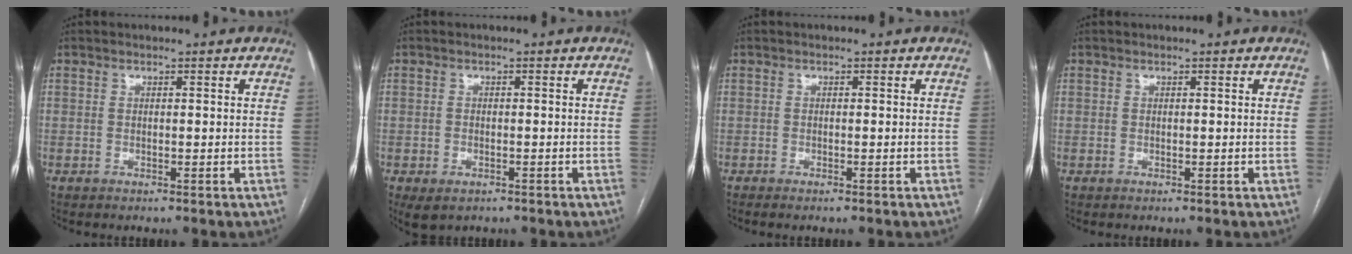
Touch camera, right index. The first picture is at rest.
{"total": 3.3, "force": [-1.9, 2.0, 1.9], "torque": [-0.036, -0.006, -0.020]}
{"total": 1.3, "force": [-1.0, -0.1, 0.8], "torque": [-0.014, -0.002, -0.014]}
{"total": 0.0}